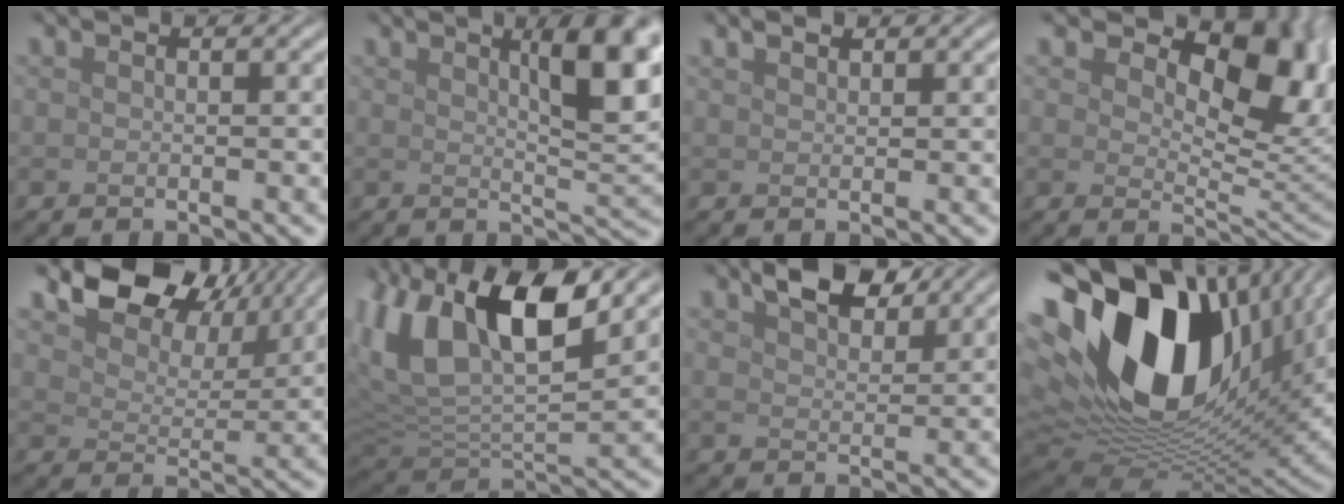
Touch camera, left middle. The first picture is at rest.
{"total": 7.9, "force": [3.3, 2.1, 6.9], "torque": [-0.082, 0.007, 0.051]}
{"total": 0.9, "force": [0.8, 0.3, 0.3], "torque": [-0.012, 0.001, 0.016]}
{"total": 8.8, "force": [3.3, 4.8, 6.6], "torque": [-0.091, -0.008, 0.046]}
{"total": 8.7, "force": [5.8, 4.9, 4.3], "torque": [-0.079, -0.001, 0.094]}
{"total": 11.5, "force": [4.6, 5.4, 9.1], "torque": [-0.189, 0.010, 0.084]}
{"total": 4.4, "force": [3.2, 1.9, 2.4], "torque": [-0.041, 0.005, 0.050]}
{"total": 20.7, "force": [6.9, 12.0, 15.5], "torque": [-0.296, 0.021, 0.121]}